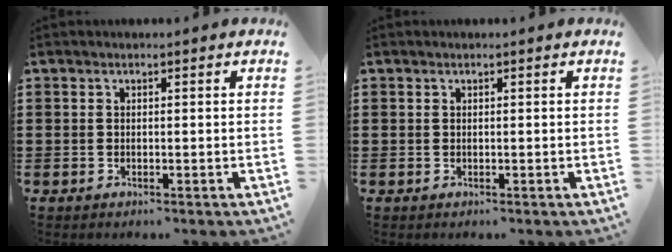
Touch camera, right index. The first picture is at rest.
{"total": 0.0}